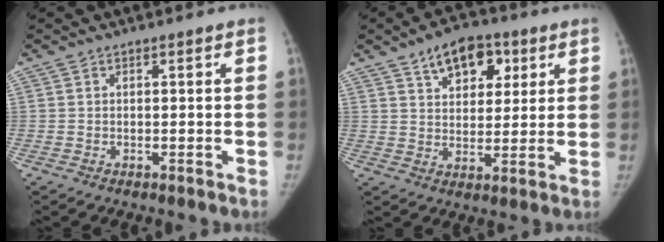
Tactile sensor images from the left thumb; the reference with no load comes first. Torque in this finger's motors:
{"motor_torque": [0.01, 0.06, 0.75, -0.49, 0.03]}